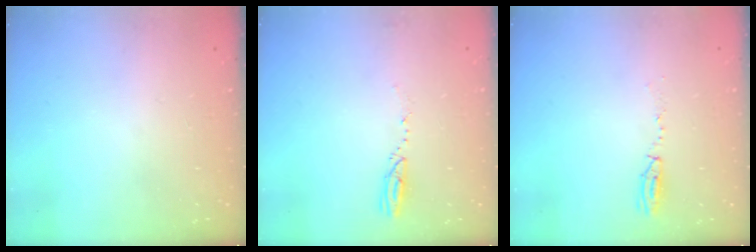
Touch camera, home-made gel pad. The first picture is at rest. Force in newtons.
{"total": 2.9, "press": 2.9, "slide": 0.4}
{"total": 3.6, "press": 3.5, "slide": 0.9}